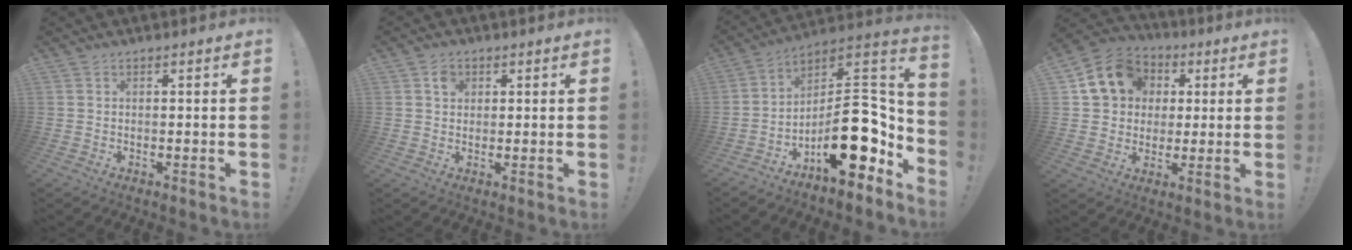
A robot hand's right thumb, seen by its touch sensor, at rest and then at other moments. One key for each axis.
{"total": 2.9, "fx": 1.1, "fy": 2.5, "fz": 1.2, "tx": -0.001, "ty": -0.005, "tz": 0.014}
{"total": 20.7, "fx": -5.7, "fy": 10.0, "fz": 17.2, "tx": -0.236, "ty": 0.030, "tz": -0.078}
{"total": 13.3, "fx": 4.0, "fy": 11.4, "fz": 5.5, "tx": -0.085, "ty": -0.002, "tz": 0.083}